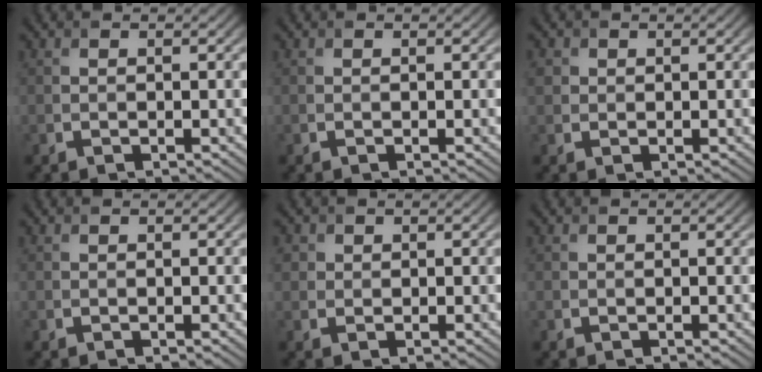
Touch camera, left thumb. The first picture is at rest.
{"total": 0.0}
{"total": 1.5, "force": [0.4, 1.4, 0.4], "torque": [-0.011, 0.000, 0.008]}
{"total": 0.0}
{"total": 1.4, "force": [0.5, 1.3, 0.3], "torque": [-0.004, -0.002, 0.008]}
{"total": 0.0}